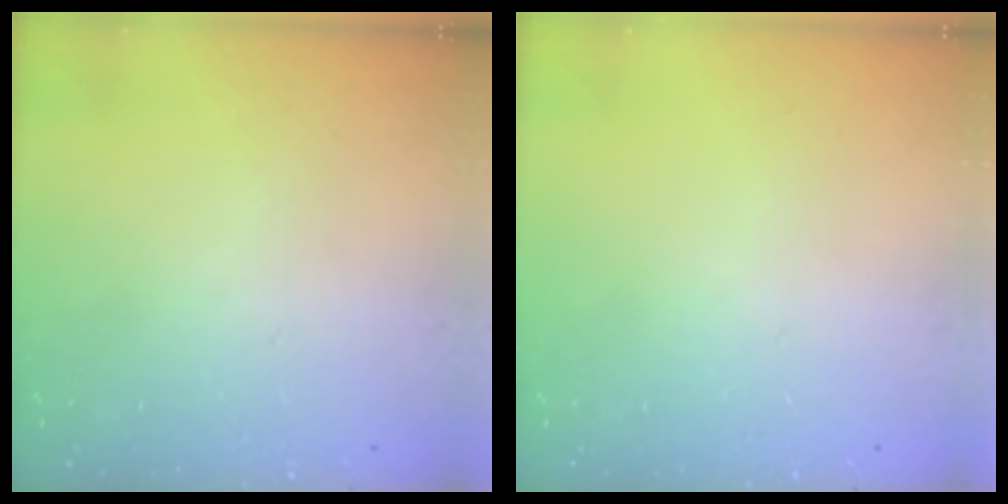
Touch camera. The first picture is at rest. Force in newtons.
{"total": 0.0}